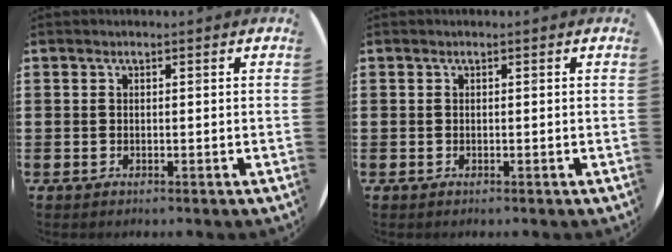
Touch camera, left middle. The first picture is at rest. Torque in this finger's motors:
{"motor_torque": [-0.15, -0.08, -0.01, 0.01]}